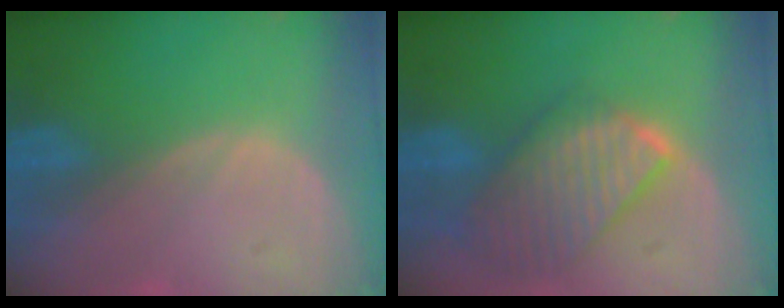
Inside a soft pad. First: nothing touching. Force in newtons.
{"total": 9.8, "press": 8.4, "slide": 5.0}